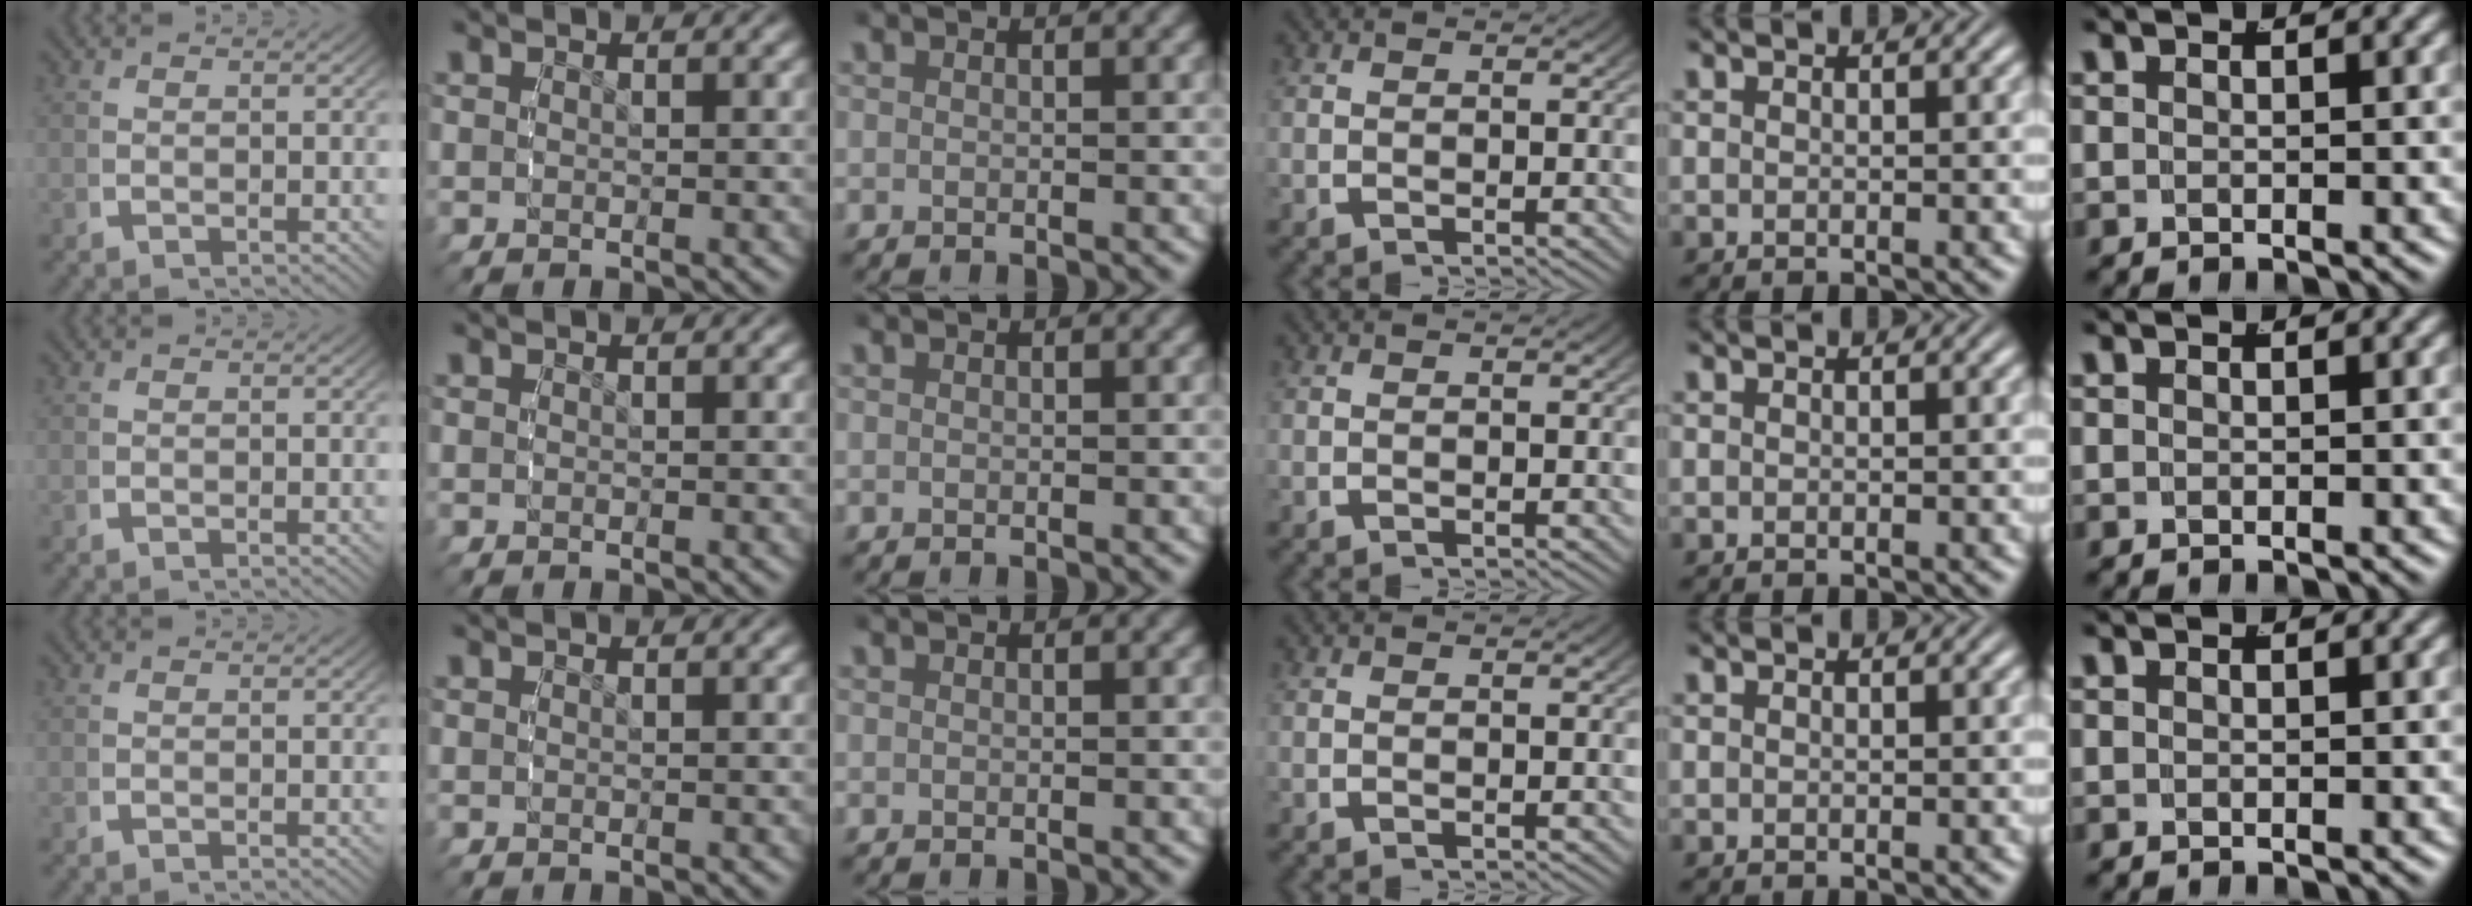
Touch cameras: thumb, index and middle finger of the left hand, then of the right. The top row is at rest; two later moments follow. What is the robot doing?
{"motion": "reach", "object": "backpack"}